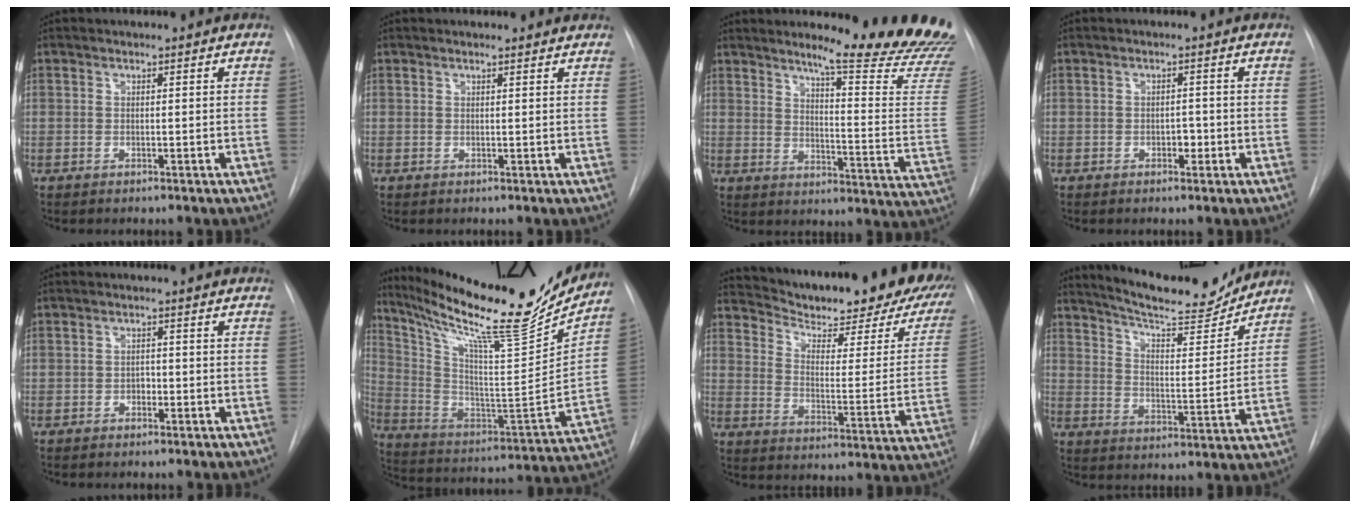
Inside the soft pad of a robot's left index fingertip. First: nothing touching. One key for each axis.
{"total": 1.8, "fx": 1.7, "fy": 0.3, "fz": 0.3, "tx": -0.009, "ty": 0.001, "tz": 0.007}
{"total": 19.6, "fx": 17.7, "fy": -0.8, "fz": 8.2, "tx": -0.111, "ty": -0.142, "tz": 0.205}
{"total": 2.1, "fx": -1.7, "fy": 0.9, "fz": 0.9, "tx": -0.010, "ty": -0.002, "tz": -0.025}
{"total": 1.9, "fx": -1.6, "fy": 0.8, "fz": 0.5, "tx": -0.003, "ty": -0.001, "tz": -0.025}
{"total": 25.9, "fx": 22.2, "fy": 2.1, "fz": 13.0, "tx": -0.236, "ty": -0.067, "tz": 0.341}
{"total": 26.0, "fx": 21.6, "fy": 5.2, "fz": 13.6, "tx": -0.202, "ty": -0.071, "tz": 0.268}
{"total": 14.1, "fx": 13.0, "fy": 2.0, "fz": 5.1, "tx": -0.081, "ty": -0.030, "tz": 0.190}